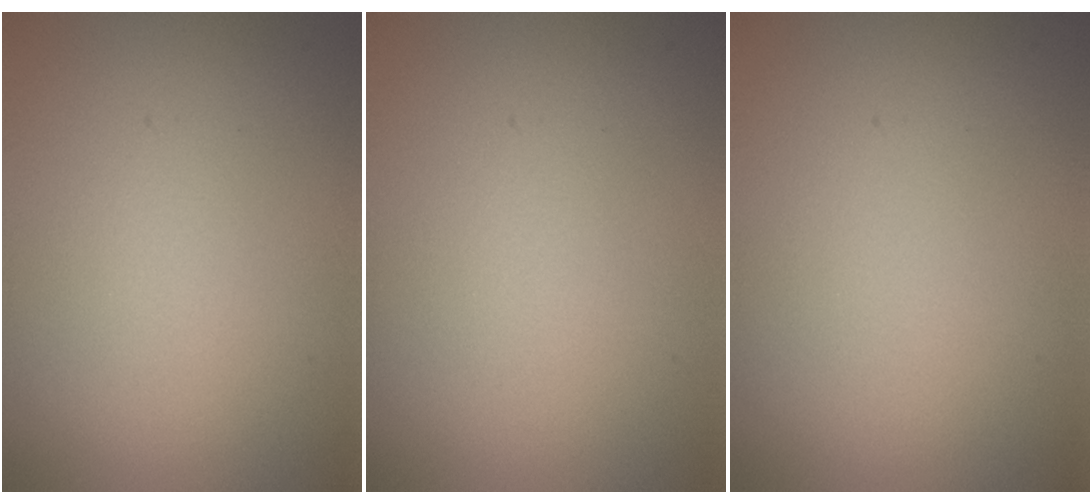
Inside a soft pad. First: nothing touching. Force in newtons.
{"total": 0.0}
{"total": 0.0}